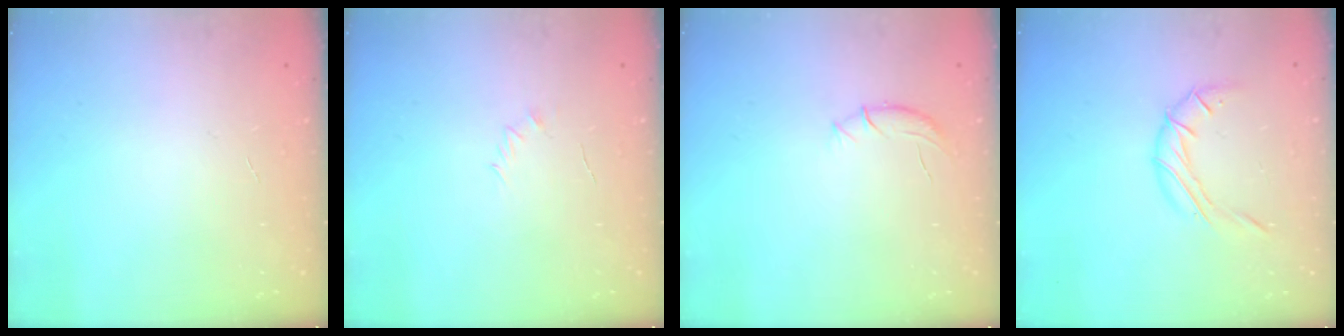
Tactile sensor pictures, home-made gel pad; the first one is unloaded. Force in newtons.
{"total": 2.5, "press": 2.4, "slide": 0.7}
{"total": 5.6, "press": 5.4, "slide": 1.5}
{"total": 8.3, "press": 8.3, "slide": 0.1}